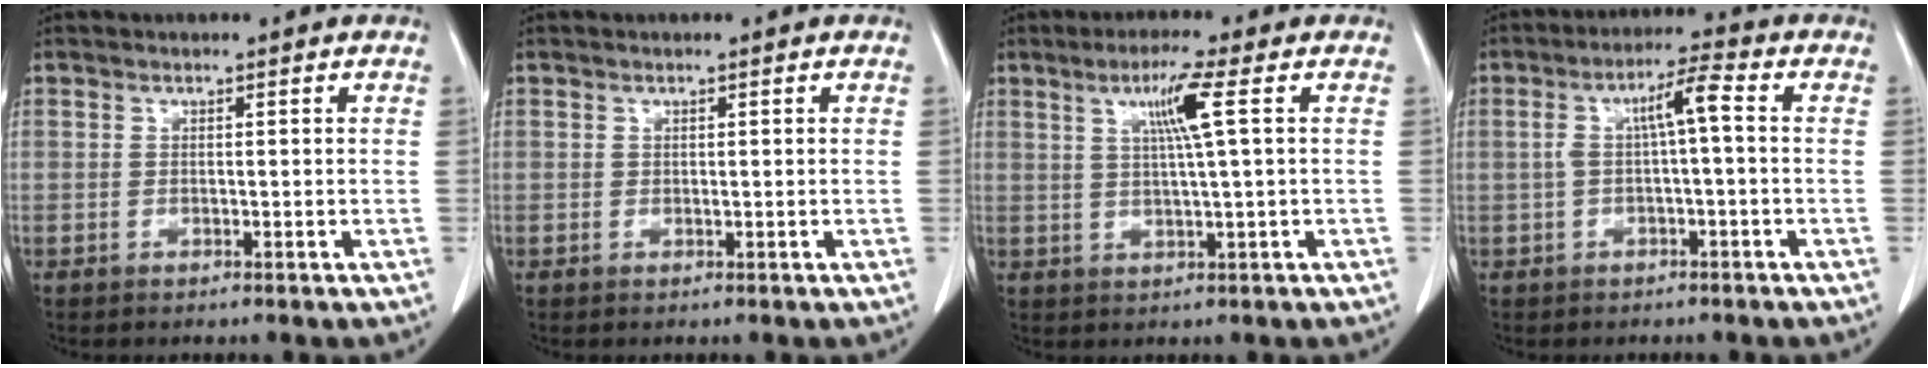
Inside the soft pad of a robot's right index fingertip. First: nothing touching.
{"total": 0.0}
{"total": 5.8, "force": [1.9, -1.0, 5.4], "torque": [-0.098, 0.002, 0.034]}
{"total": 5.6, "force": [0.2, 0.5, 5.5], "torque": [-0.098, 0.025, 0.005]}